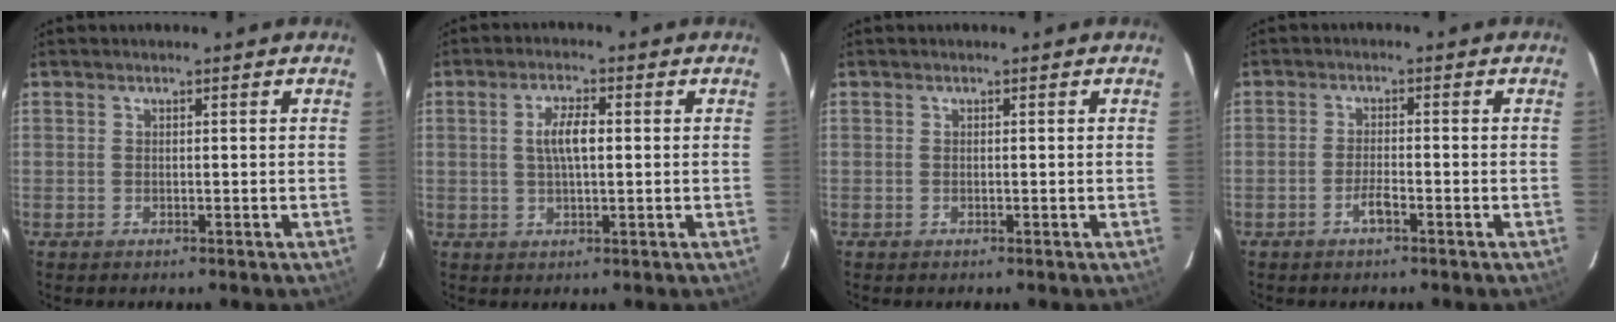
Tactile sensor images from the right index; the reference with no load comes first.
{"total": 4.8, "force": [0.6, 1.6, 4.6], "torque": [-0.087, 0.006, 0.013]}
{"total": 0.0}
{"total": 2.6, "force": [-1.6, 0.5, 2.0], "torque": [-0.045, 0.002, -0.033]}